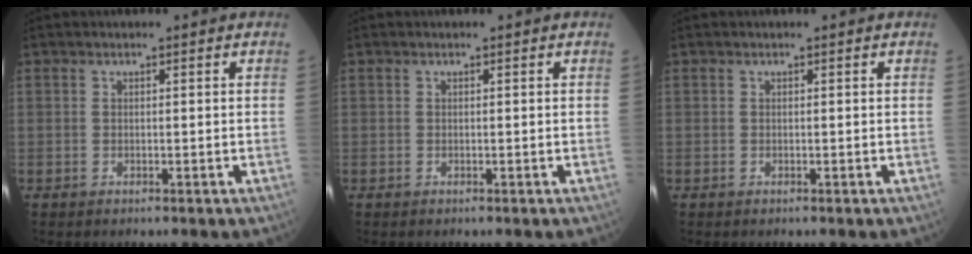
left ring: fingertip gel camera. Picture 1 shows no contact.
{"total": 0.0}
{"total": 0.0}